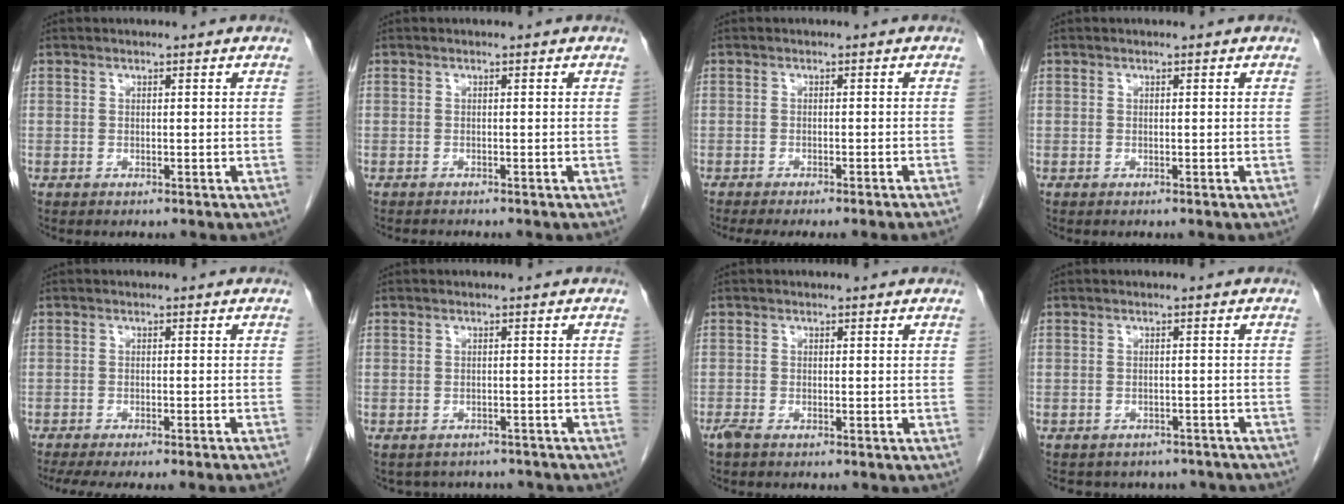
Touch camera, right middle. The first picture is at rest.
{"total": 1.0, "force": [-1.0, 0.0, 0.1], "torque": [-0.008, -0.004, -0.014]}
{"total": 7.3, "force": [-6.3, -0.6, 3.7], "torque": [-0.025, -0.008, -0.087]}
{"total": 0.0}
{"total": 11.0, "force": [-9.5, -0.4, 5.5], "torque": [-0.055, -0.020, -0.130]}
{"total": 6.5, "force": [-5.9, 2.7, 0.6], "torque": [-0.005, 0.013, -0.065]}
{"total": 1.3, "force": [-1.0, 0.2, 0.7], "torque": [-0.024, -0.004, -0.021]}
{"total": 9.4, "force": [-8.3, 4.1, 1.8], "torque": [-0.023, 0.010, -0.084]}